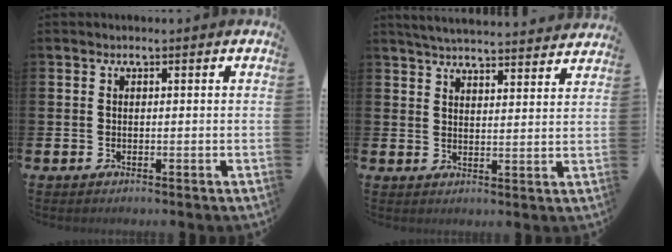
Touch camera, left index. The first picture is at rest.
{"total": 5.1, "force": [5.0, 0.3, 0.6], "torque": [-0.024, -0.033, 0.089]}